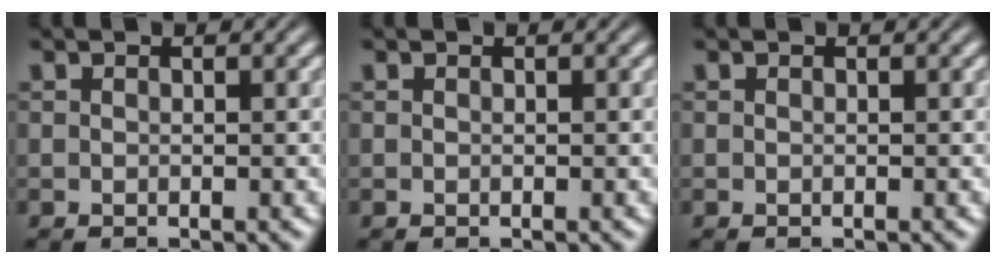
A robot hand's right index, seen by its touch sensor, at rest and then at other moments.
{"total": 0.0}
{"total": 0.0}